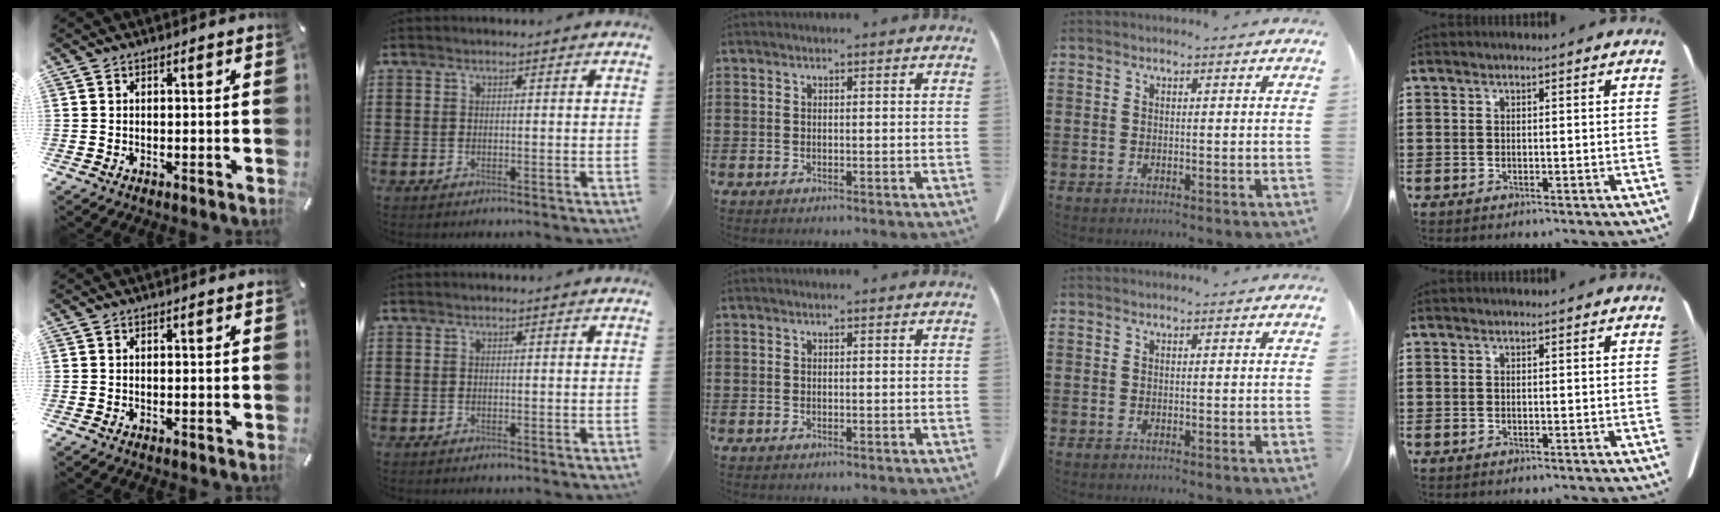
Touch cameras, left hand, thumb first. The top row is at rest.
{}